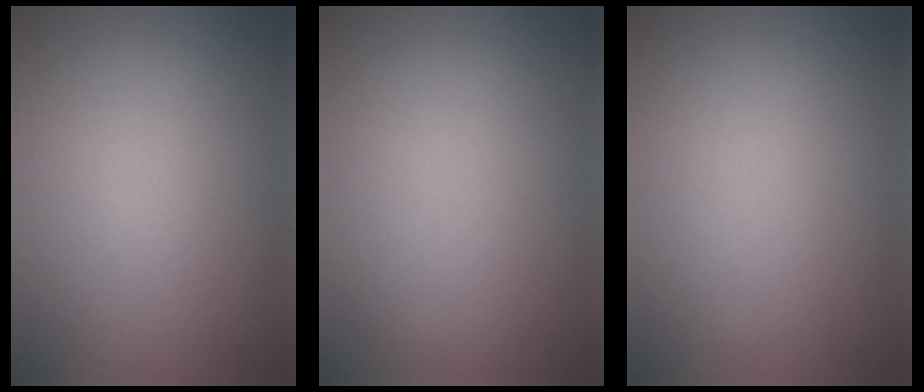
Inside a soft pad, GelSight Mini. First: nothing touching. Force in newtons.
{"total": 0.0}
{"total": 0.0}